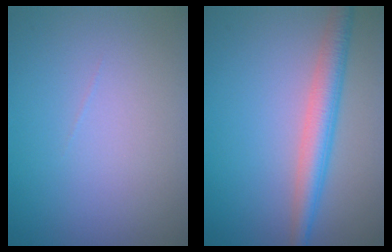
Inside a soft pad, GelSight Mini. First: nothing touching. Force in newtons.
{"total": 4.0, "press": 4.0, "slide": 0.1}